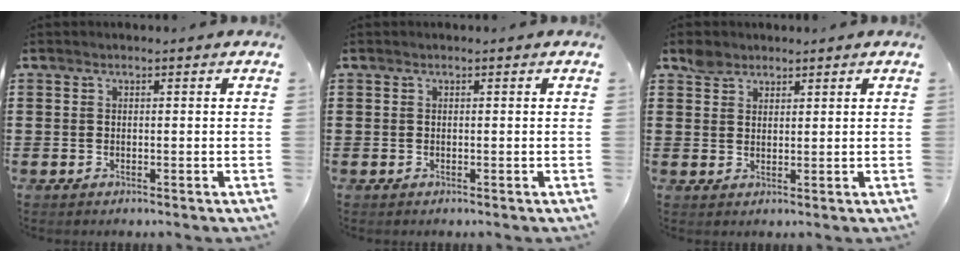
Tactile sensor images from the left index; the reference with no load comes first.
{"total": 0.0}
{"total": 2.6, "force": [2.1, 1.6, 0.2], "torque": [-0.002, 0.002, 0.039]}